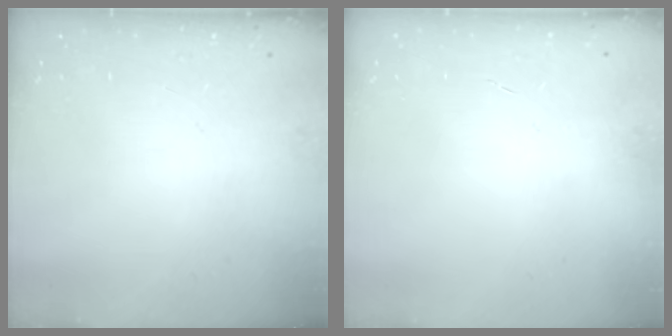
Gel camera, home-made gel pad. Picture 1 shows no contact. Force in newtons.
{"total": 0.0}